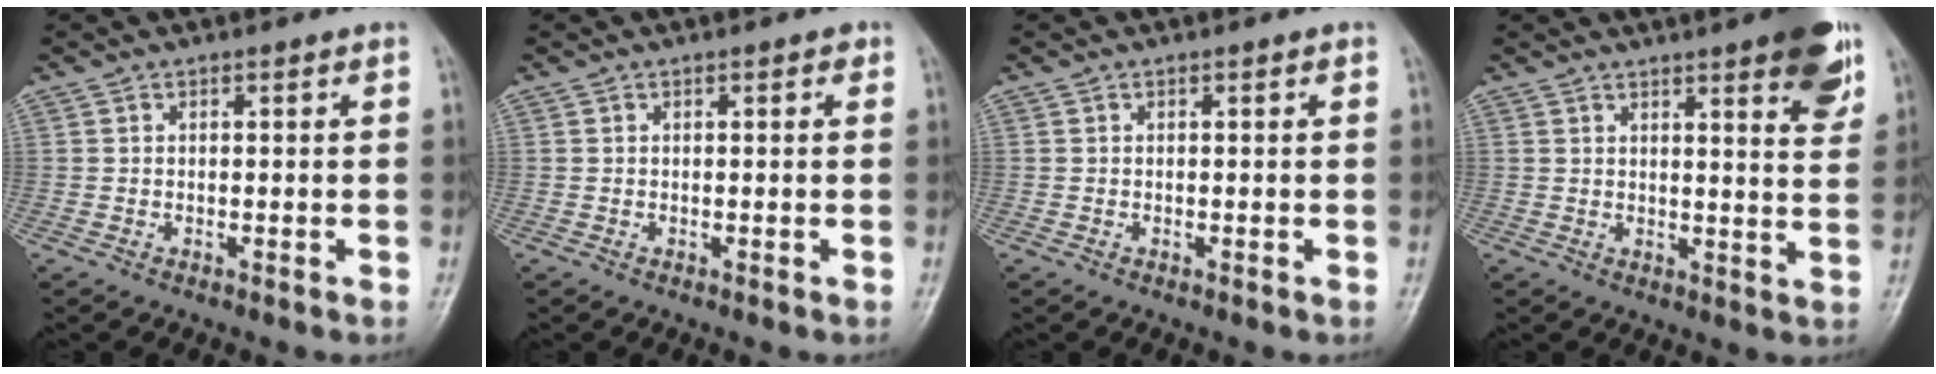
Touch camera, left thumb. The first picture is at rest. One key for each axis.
{"total": 0.7, "fx": 0.3, "fy": 0.4, "fz": 0.6, "tx": -0.003, "ty": 0.002, "tz": 0.001}
{"total": 0.0}
{"total": 10.9, "fx": 6.2, "fy": 2.3, "fz": 8.6, "tx": -0.088, "ty": -0.027, "tz": 0.075}